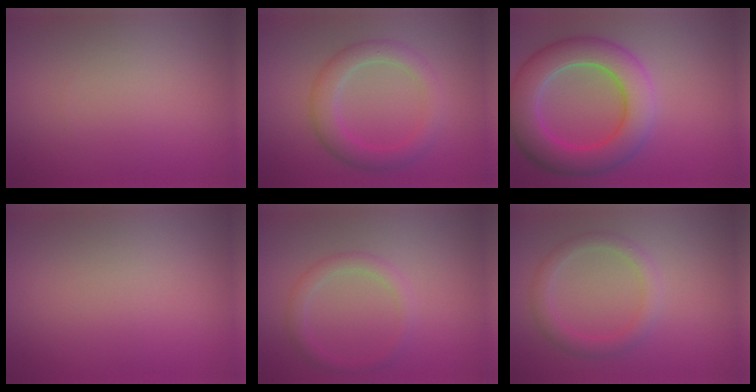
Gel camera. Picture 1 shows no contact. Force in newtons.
{"total": 3.6, "press": 3.6, "slide": 0.2}
{"total": 7.9, "press": 7.9, "slide": 0.4}
{"total": 0.0}
{"total": 1.9, "press": 1.9, "slide": 0.1}
{"total": 2.3, "press": 2.3, "slide": 0.1}